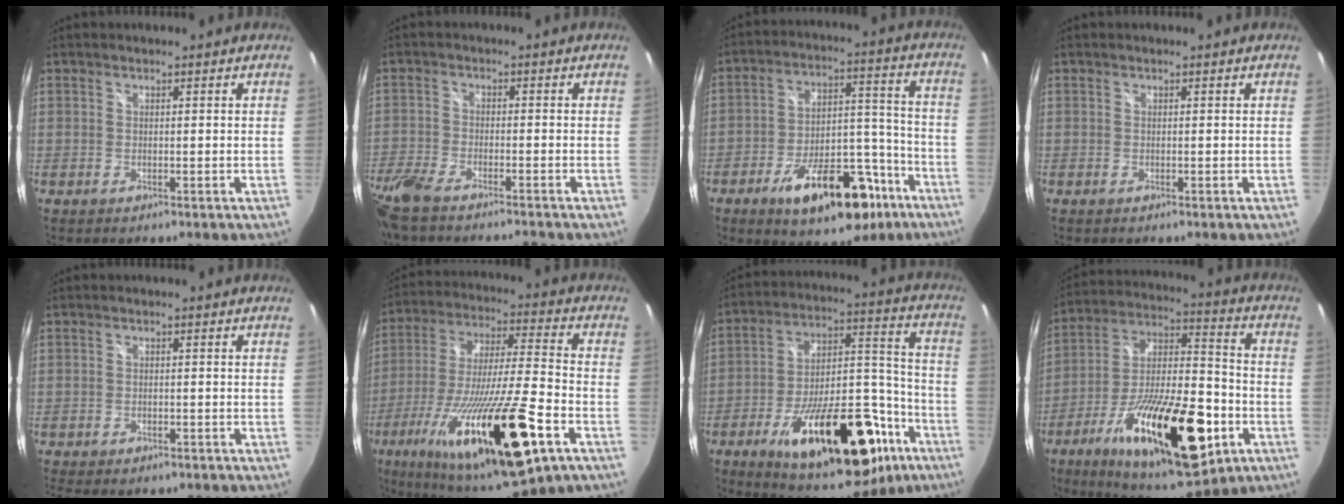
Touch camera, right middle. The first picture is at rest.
{"total": 12.0, "force": [-10.0, 2.7, 6.1], "torque": [-0.166, -0.035, -0.190]}
{"total": 19.4, "force": [-11.8, 8.6, 12.9], "torque": [-0.207, 0.014, -0.166]}
{"total": 0.6, "force": [-0.4, -0.1, 0.4], "torque": [-0.007, 0.000, -0.008]}
{"total": 7.2, "force": [-6.0, 2.4, 3.2], "torque": [-0.071, -0.022, -0.087]}
{"total": 29.1, "force": [-14.1, 5.2, 24.9], "torque": [-0.460, -0.075, -0.240]}
{"total": 29.4, "force": [-15.6, 12.1, 21.8], "torque": [-0.334, 0.017, -0.223]}
{"total": 27.2, "force": [-11.6, 9.5, 22.6], "torque": [-0.386, -0.028, -0.181]}